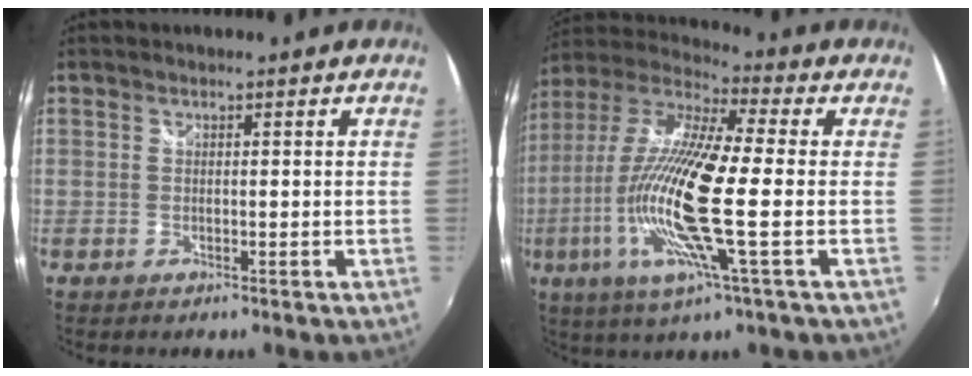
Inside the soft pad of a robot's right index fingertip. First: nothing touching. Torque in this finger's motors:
{"motor_torque": [2.14, 0.00, 1.05, 0.21]}